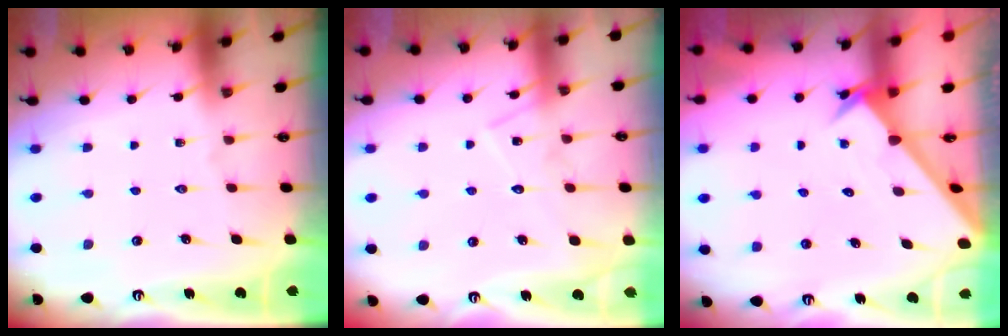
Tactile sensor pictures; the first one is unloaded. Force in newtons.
{"total": 11.2, "press": 11.2, "slide": 0.8}
{"total": 2.5, "press": 2.5, "slide": 0.2}